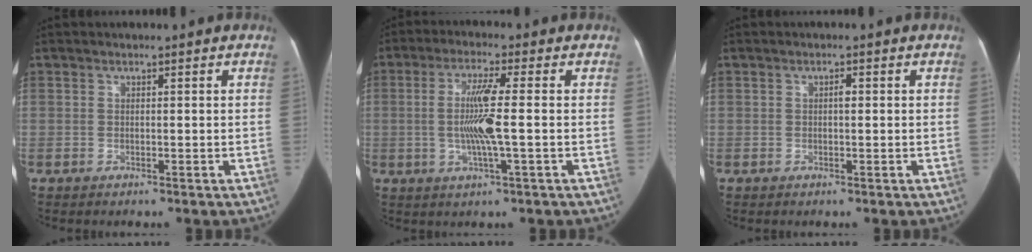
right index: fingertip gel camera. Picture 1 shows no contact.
{"total": 7.7, "force": [-0.5, 0.0, 7.7], "torque": [-0.151, -0.001, -0.012]}
{"total": 1.0, "force": [0.1, 0.4, 0.9], "torque": [-0.015, 0.003, 0.001]}